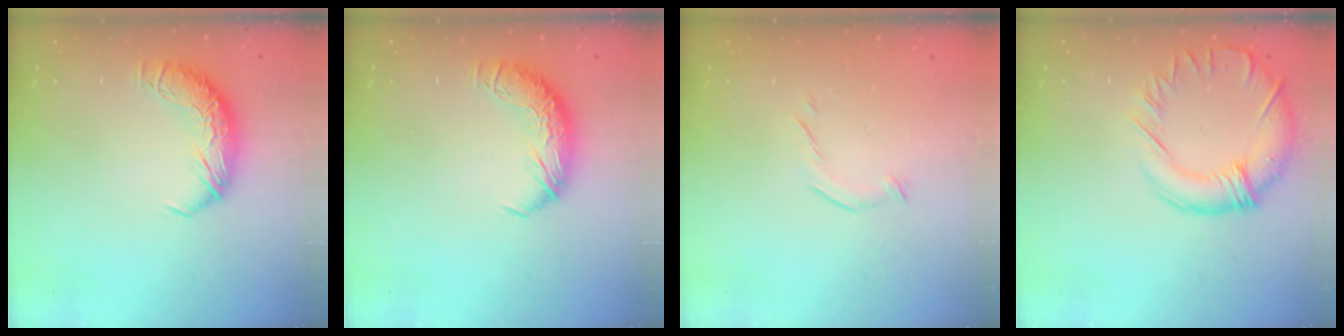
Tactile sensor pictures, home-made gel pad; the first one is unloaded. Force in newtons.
{"total": 0.0}
{"total": 5.5, "press": 5.4, "slide": 0.9}
{"total": 3.5, "press": 3.2, "slide": 1.5}